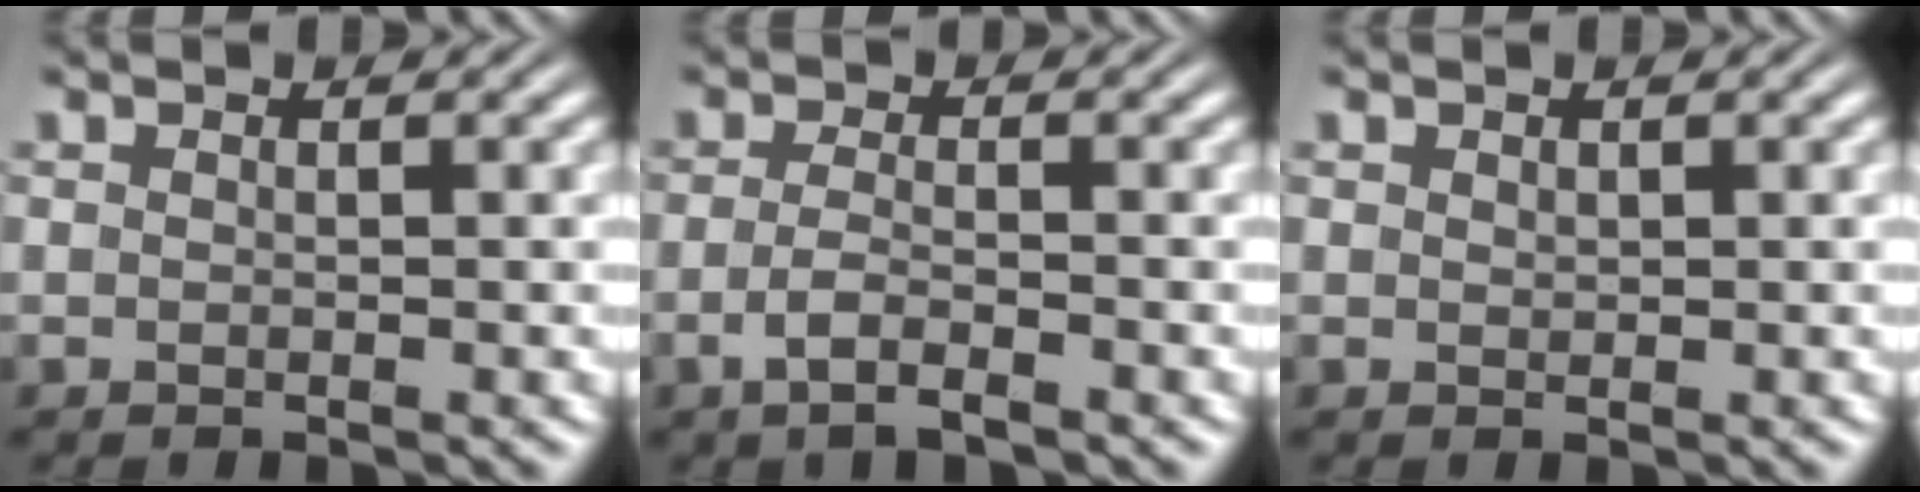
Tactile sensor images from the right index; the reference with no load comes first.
{"total": 2.4, "force": [-1.8, 0.7, 1.5], "torque": [-0.034, -0.002, -0.032]}
{"total": 0.8, "force": [0.5, 0.6, 0.3], "torque": [-0.009, 0.002, 0.009]}